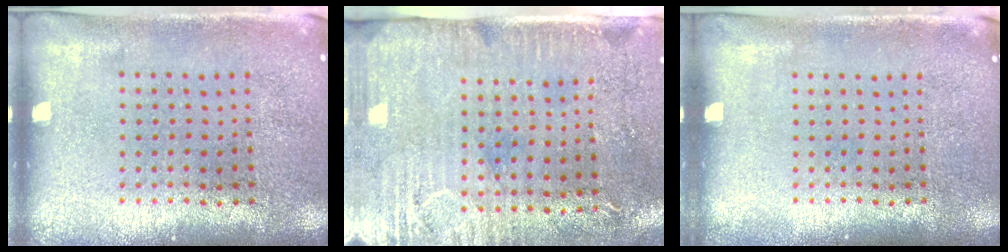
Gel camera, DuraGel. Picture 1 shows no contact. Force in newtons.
{"total": 2.9, "press": 2.4, "slide": 1.6}
{"total": 0.0}